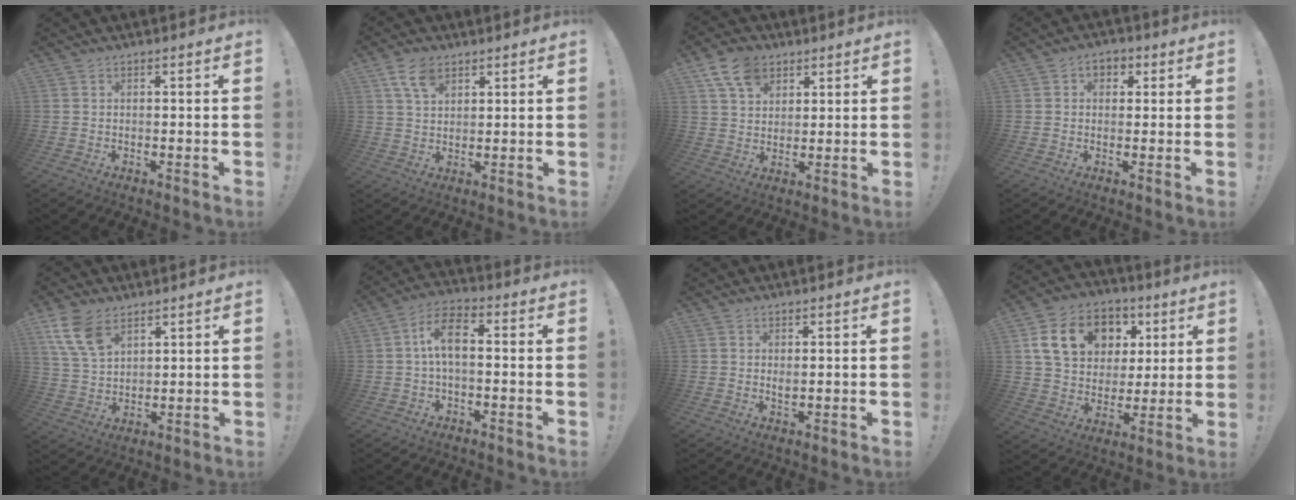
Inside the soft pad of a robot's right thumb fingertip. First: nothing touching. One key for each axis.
{"total": 7.3, "fx": 4.2, "fy": 4.1, "fz": 4.2, "tx": -0.081, "ty": -0.008, "tz": 0.081}
{"total": 10.3, "fx": 5.7, "fy": 7.2, "fz": 4.8, "tx": -0.077, "ty": -0.020, "tz": 0.110}
{"total": 4.0, "fx": 1.0, "fy": 3.3, "fz": 2.0, "tx": -0.020, "ty": 0.001, "tz": 0.016}
{"total": 10.7, "fx": 6.3, "fy": 6.2, "fz": 6.0, "tx": -0.120, "ty": -0.023, "tz": 0.124}
{"total": 8.4, "fx": 0.4, "fy": 3.9, "fz": 7.5, "tx": -0.154, "ty": 0.015, "tz": 0.012}
{"total": 1.1, "fx": 0.6, "fy": 0.4, "fz": 0.9, "tx": -0.003, "ty": -0.007, "tz": 0.007}
{"total": 17.7, "fx": 7.0, "fy": 13.5, "fz": 8.9, "tx": -0.138, "ty": -0.016, "tz": 0.143}